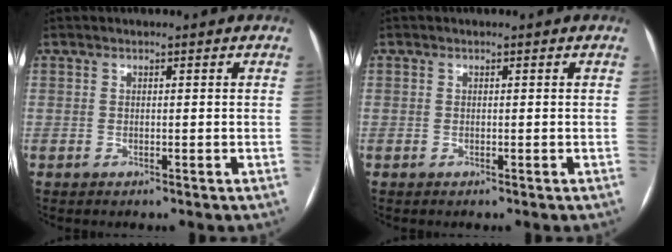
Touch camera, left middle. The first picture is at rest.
{"total": 0.0}